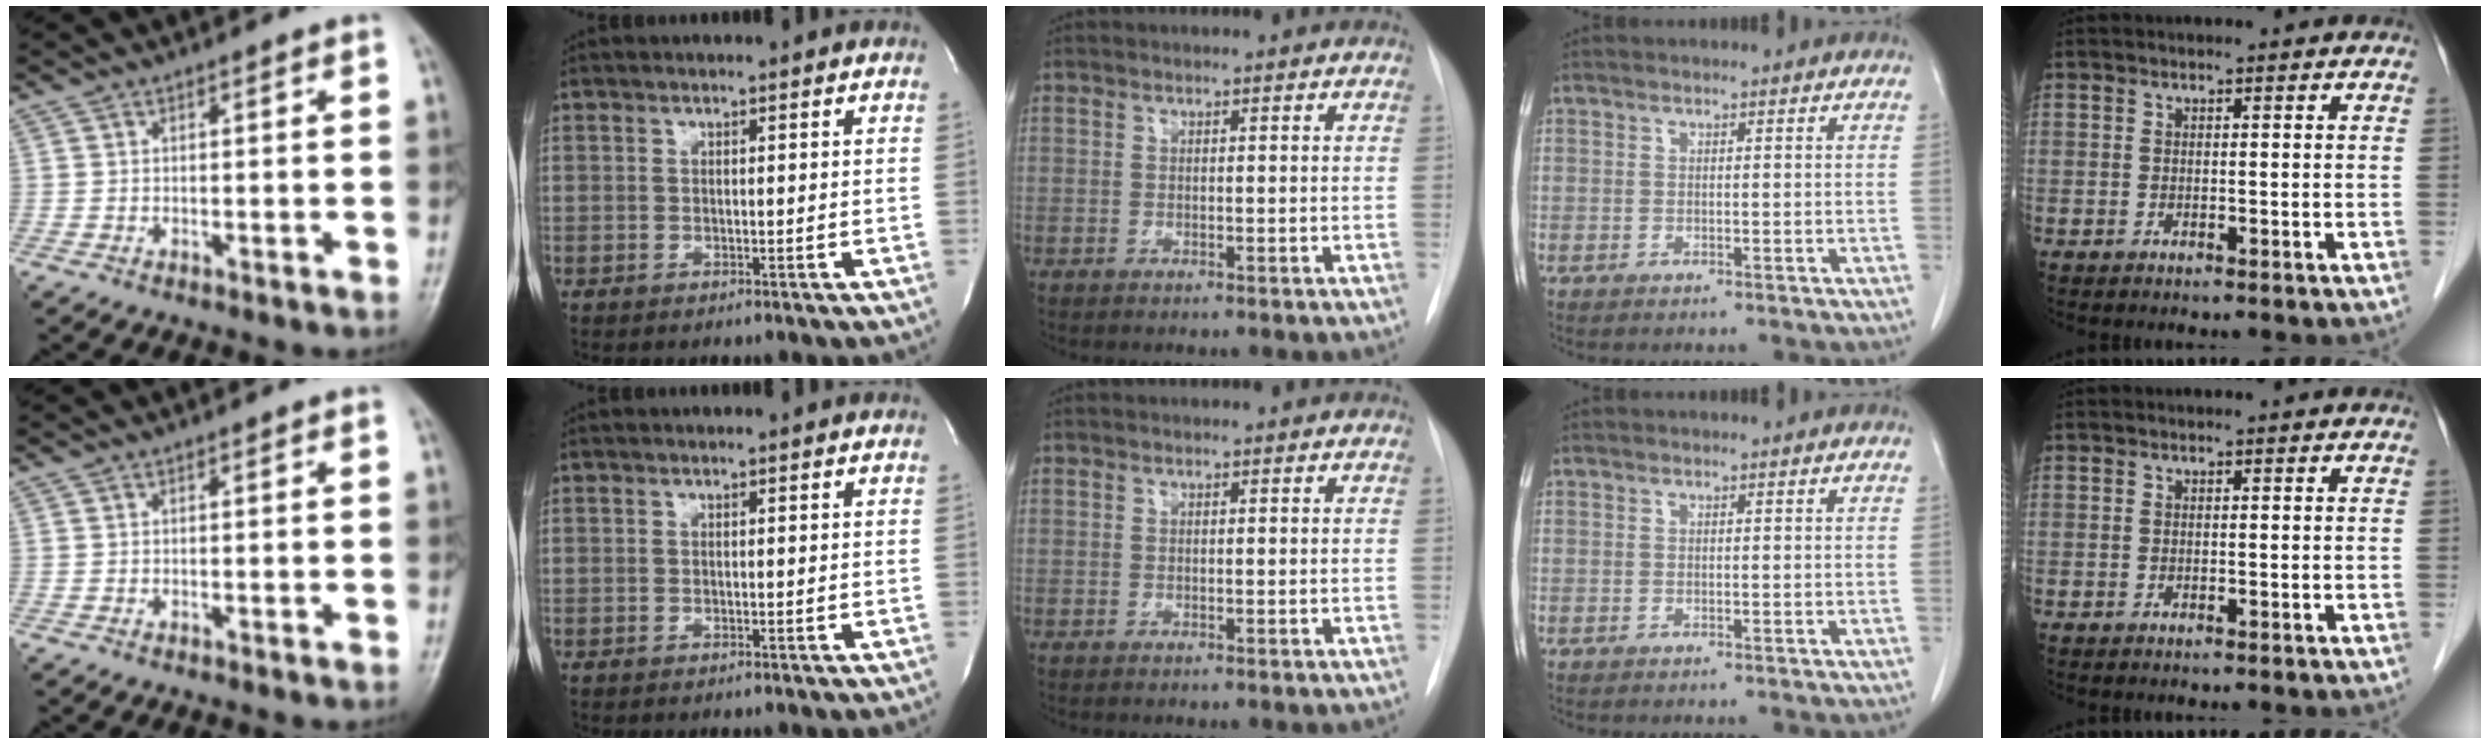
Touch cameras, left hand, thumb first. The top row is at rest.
{}